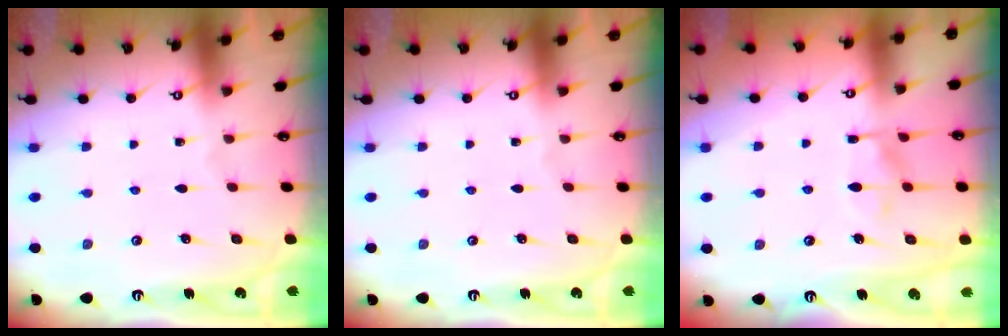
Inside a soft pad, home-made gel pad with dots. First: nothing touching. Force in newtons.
{"total": 0.0}
{"total": 8.3, "press": 8.3, "slide": 0.8}